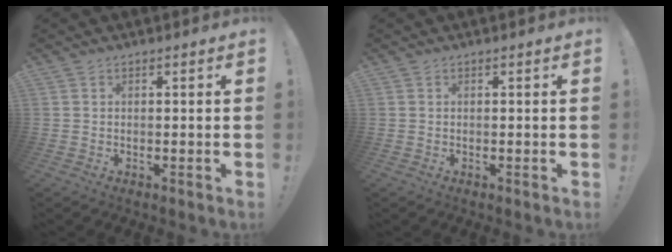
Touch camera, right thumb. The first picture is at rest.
{"total": 0.0}